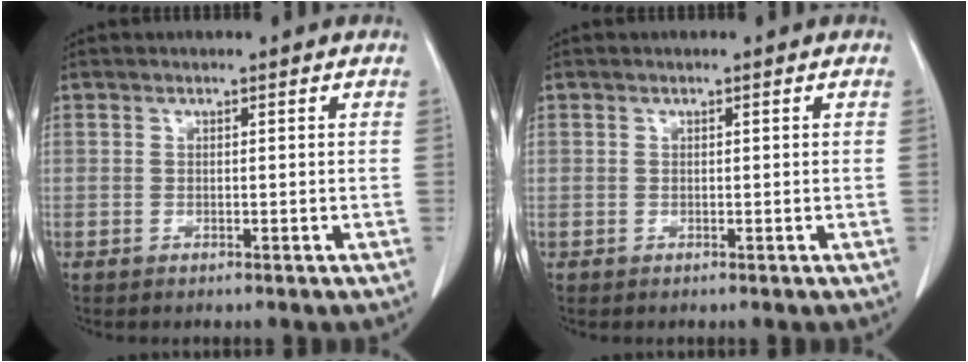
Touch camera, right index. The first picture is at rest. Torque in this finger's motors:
{"motor_torque": [-0.50, 0.25, -1.05, -0.21]}